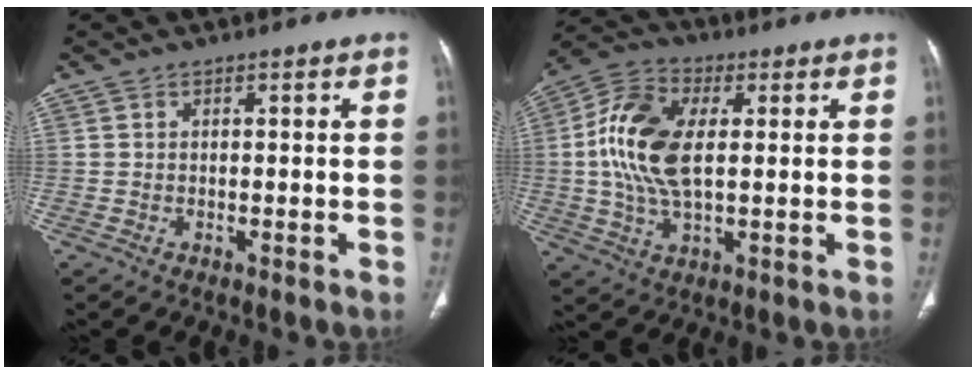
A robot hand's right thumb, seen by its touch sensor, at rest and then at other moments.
{"total": 13.7, "force": [1.5, 7.4, 11.4], "torque": [-0.236, 0.012, 0.024]}